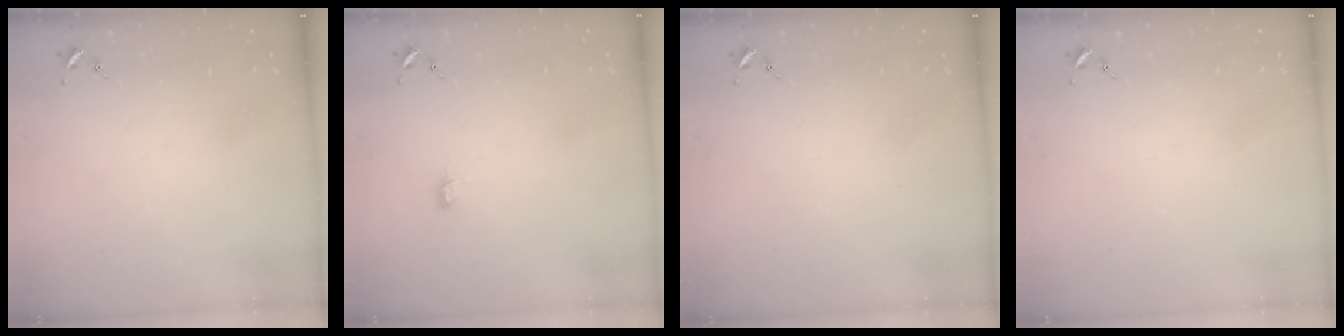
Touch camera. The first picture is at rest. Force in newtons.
{"total": 3.9, "press": 3.9, "slide": 0.4}
{"total": 0.0}
{"total": 0.0}